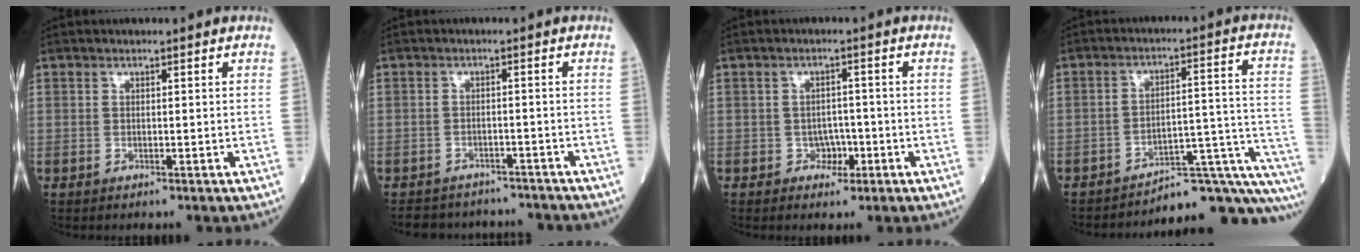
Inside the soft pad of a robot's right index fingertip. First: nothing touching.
{"total": 8.5, "force": [-7.8, 3.3, 0.8], "torque": [-0.010, 0.015, -0.094]}
{"total": 2.7, "force": [-1.1, 2.1, 1.2], "torque": [-0.009, 0.008, -0.015]}
{"total": 13.8, "force": [-12.2, 2.8, 5.7], "torque": [-0.020, 0.073, -0.155]}